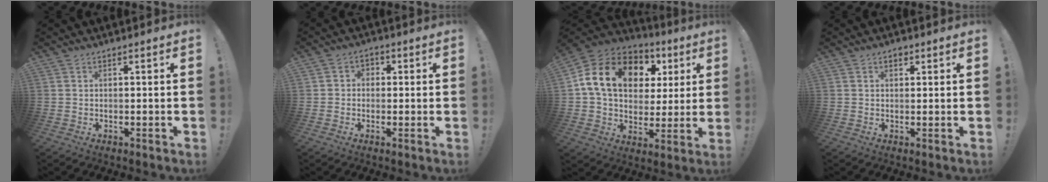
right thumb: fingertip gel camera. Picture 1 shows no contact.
{"total": 2.9, "force": [-1.0, 2.5, 1.1], "torque": [-0.010, 0.007, -0.019]}
{"total": 18.1, "force": [6.9, 12.3, 11.4], "torque": [-0.185, -0.017, 0.132]}
{"total": 1.8, "force": [0.8, 1.3, 0.8], "torque": [-0.006, -0.001, 0.013]}